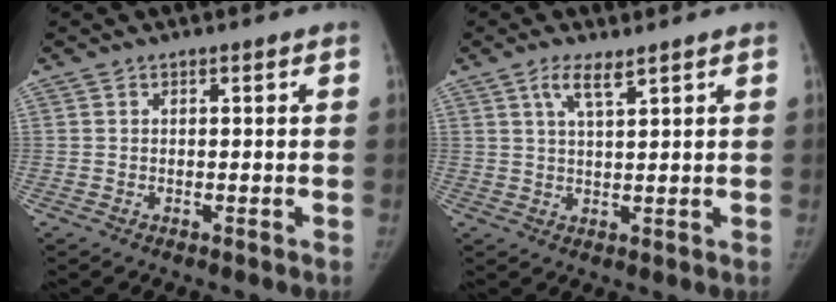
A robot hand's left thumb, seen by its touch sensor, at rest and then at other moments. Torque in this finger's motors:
{"motor_torque": [0.68, 0.37, 0.56, -0.65, 0.15]}